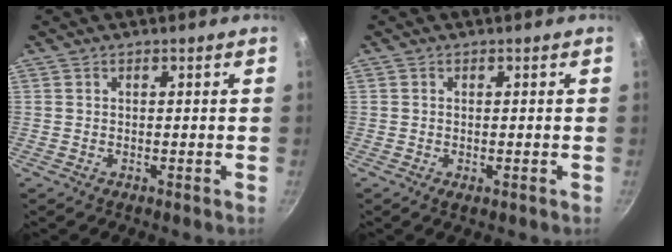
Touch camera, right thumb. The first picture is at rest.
{"total": 1.1, "force": [-0.3, 0.4, 0.9], "torque": [-0.016, -0.003, -0.006]}